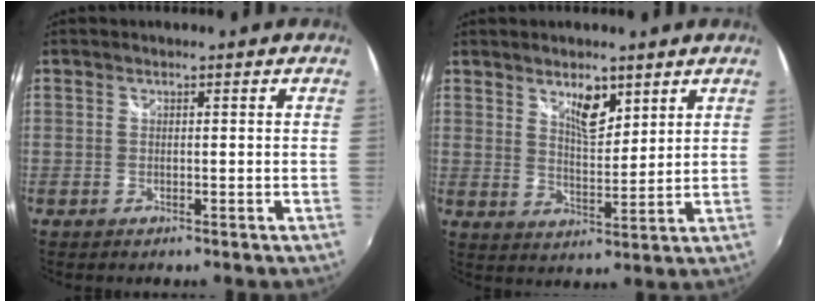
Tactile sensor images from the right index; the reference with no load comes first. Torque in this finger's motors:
{"motor_torque": [-0.04, 0.06, 0.25, 0.02]}